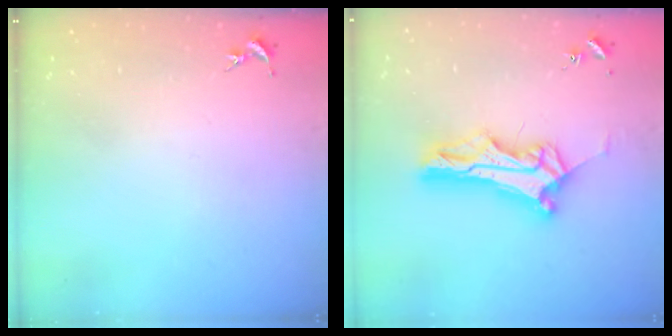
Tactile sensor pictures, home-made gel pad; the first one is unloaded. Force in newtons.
{"total": 9.9, "press": 9.9, "slide": 0.8}